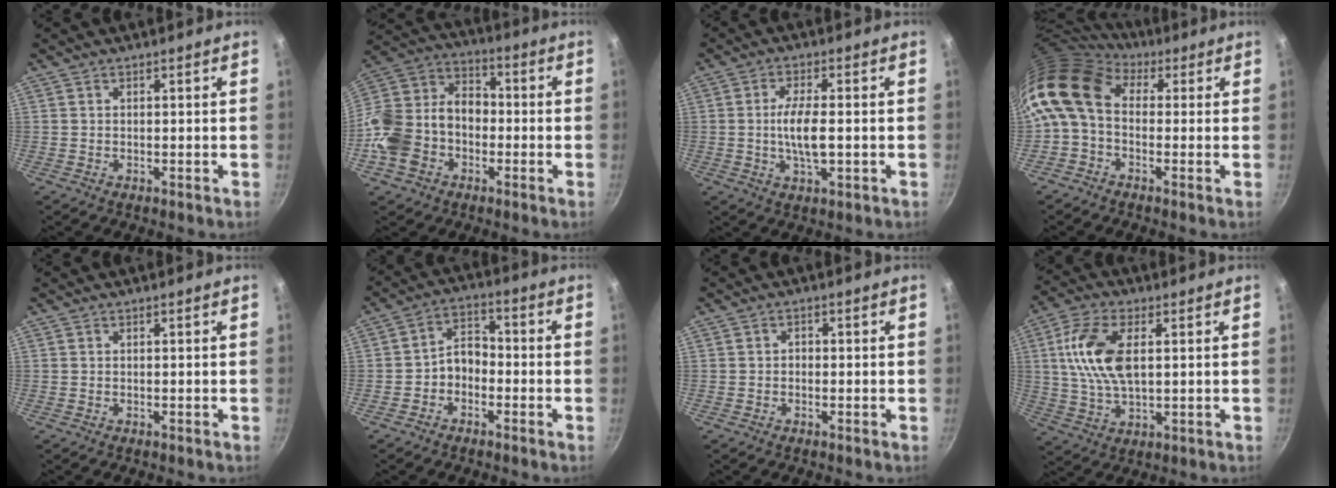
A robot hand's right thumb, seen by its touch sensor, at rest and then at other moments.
{"total": 19.0, "force": [-5.1, 14.4, 11.2], "torque": [-0.205, 0.068, -0.107]}
{"total": 7.2, "force": [-0.6, 2.5, 6.8], "torque": [-0.133, 0.004, -0.016]}
{"total": 12.2, "force": [1.2, 8.8, 8.4], "torque": [-0.158, 0.026, -0.002]}
{"total": 0.0}
{"total": 6.0, "force": [-2.0, 4.5, 3.5], "torque": [-0.033, 0.035, -0.042]}
{"total": 1.1, "force": [-0.3, 0.9, 0.5], "torque": [-0.007, 0.005, -0.006]}
{"total": 12.6, "force": [2.4, 6.6, 10.5], "torque": [-0.201, 0.005, 0.043]}